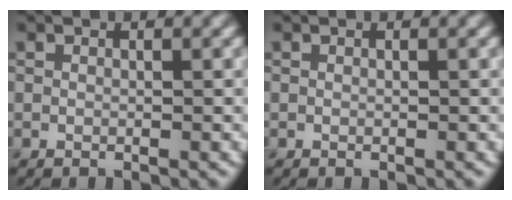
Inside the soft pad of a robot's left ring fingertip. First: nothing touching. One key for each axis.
{"total": 0.0}